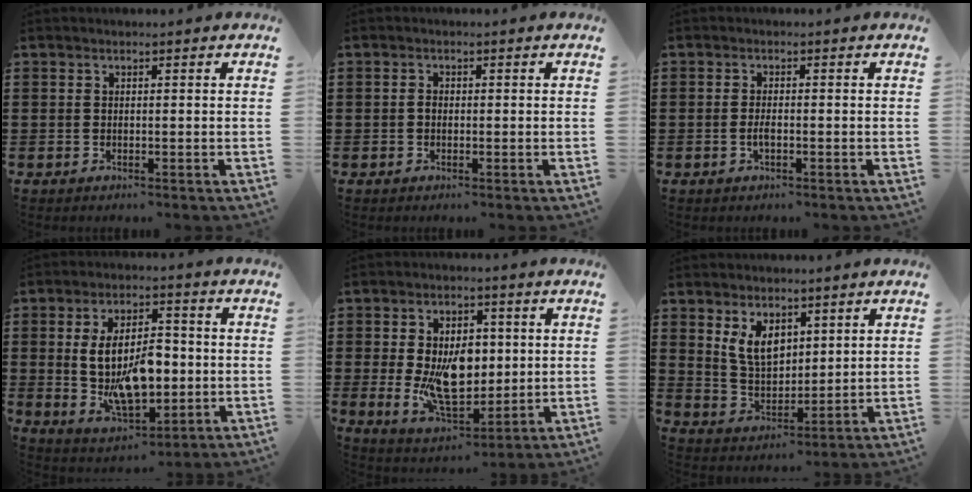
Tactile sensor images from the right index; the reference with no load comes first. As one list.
[{"total": 1.0, "force": [-0.2, 0.7, 0.7], "torque": [-0.015, 0.001, -0.005]}, {"total": 1.8, "force": [-0.5, 0.6, 1.7], "torque": [-0.032, 0.001, -0.008]}, {"total": 11.3, "force": [-0.5, 5.8, 9.7], "torque": [-0.179, -0.003, -0.015]}, {"total": 11.0, "force": [0.2, 6.6, 8.8], "torque": [-0.161, 0.001, 0.002]}, {"total": 6.5, "force": [3.1, 4.1, 4.0], "torque": [-0.085, 0.008, 0.057]}]